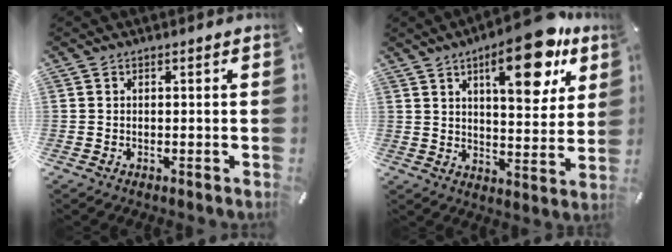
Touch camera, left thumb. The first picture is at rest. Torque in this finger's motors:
{"motor_torque": [3.20, 1.80, 1.92, -0.85, 0.44]}